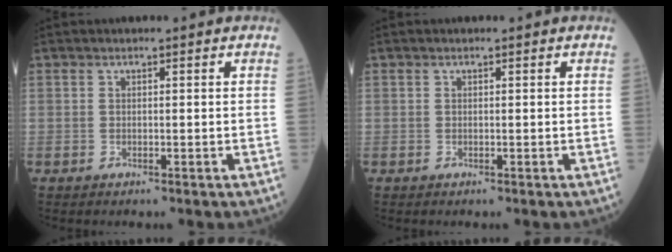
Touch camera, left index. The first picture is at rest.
{"total": 0.0}